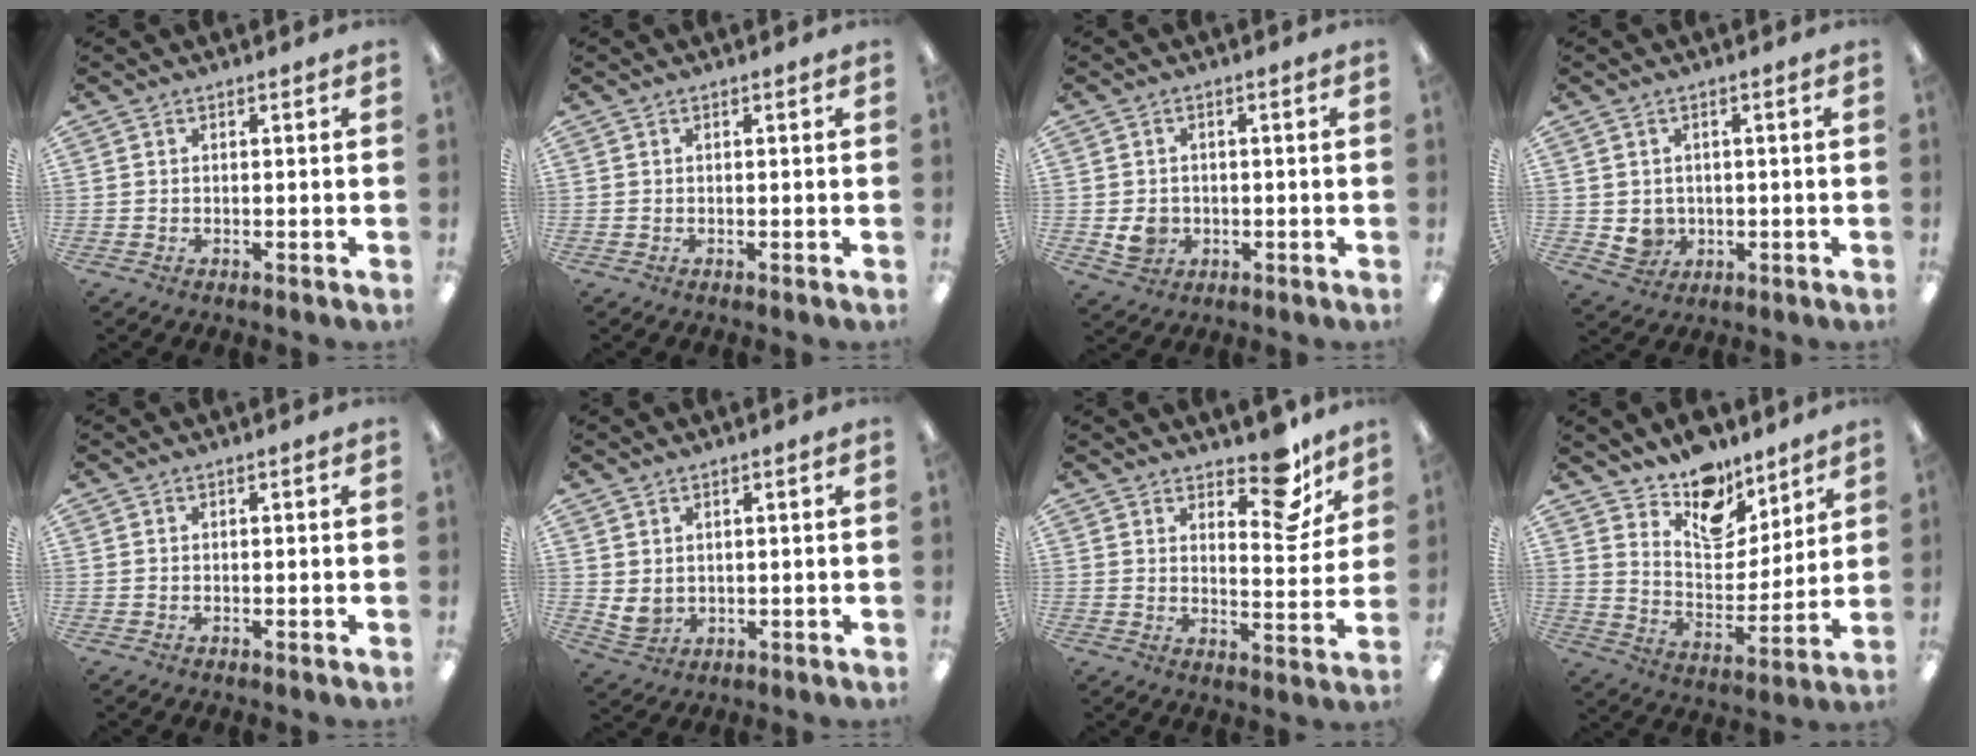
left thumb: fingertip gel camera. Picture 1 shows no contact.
{"total": 0.0}
{"total": 4.3, "force": [-0.6, 3.9, 1.6], "torque": [-0.015, 0.002, -0.008]}
{"total": 3.8, "force": [0.4, 3.7, 0.8], "torque": [-0.007, 0.001, 0.011]}
{"total": 0.0}
{"total": 3.3, "force": [1.9, 2.4, 1.2], "torque": [-0.035, -0.011, 0.036]}
{"total": 12.2, "force": [8.8, 5.1, 6.7], "torque": [-0.069, -0.062, 0.149]}
{"total": 12.9, "force": [10.5, 6.5, 3.9], "torque": [-0.068, -0.080, 0.196]}